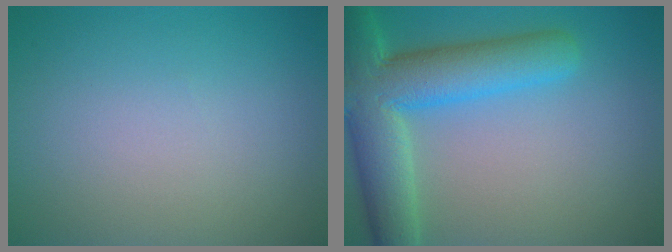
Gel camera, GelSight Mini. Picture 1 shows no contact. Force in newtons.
{"total": 9.0, "press": 9.0, "slide": 0.6}